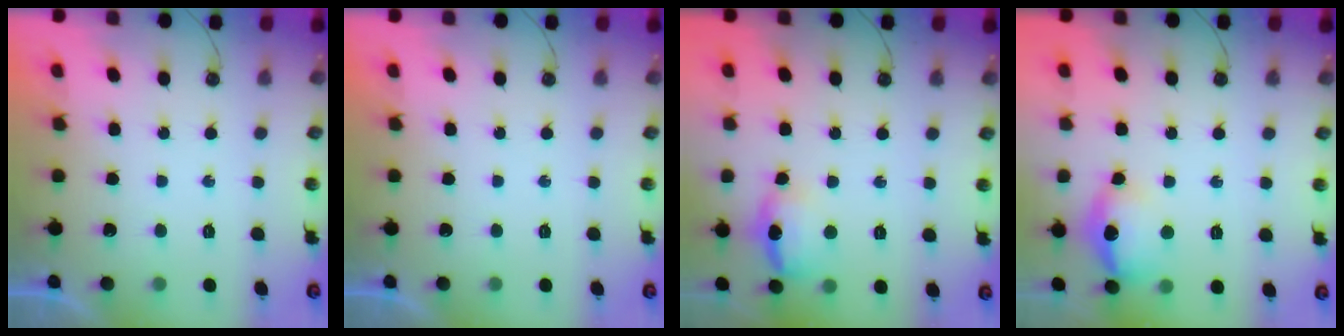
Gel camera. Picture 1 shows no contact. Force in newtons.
{"total": 0.0}
{"total": 12.8, "press": 12.8, "slide": 1.0}
{"total": 15.0, "press": 14.9, "slide": 1.2}